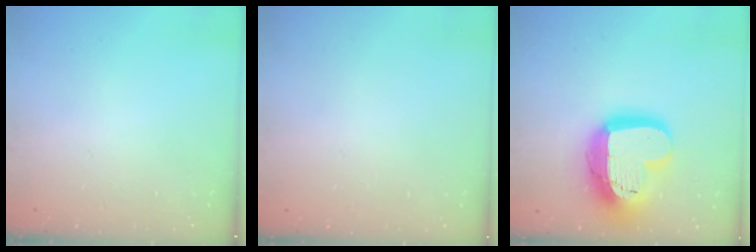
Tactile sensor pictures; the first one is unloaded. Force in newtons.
{"total": 0.0}
{"total": 20.1, "press": 20.0, "slide": 1.6}